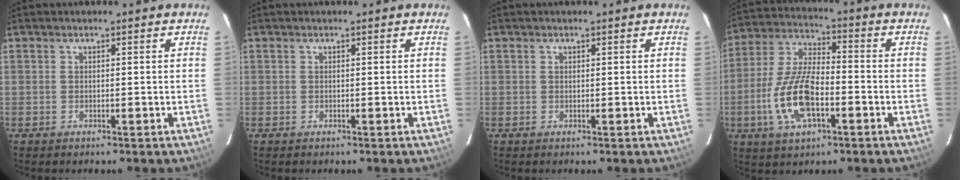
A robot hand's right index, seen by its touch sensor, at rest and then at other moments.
{"total": 0.0}
{"total": 0.0}
{"total": 13.8, "force": [-4.6, 5.7, 11.7], "torque": [-0.251, -0.001, -0.088]}